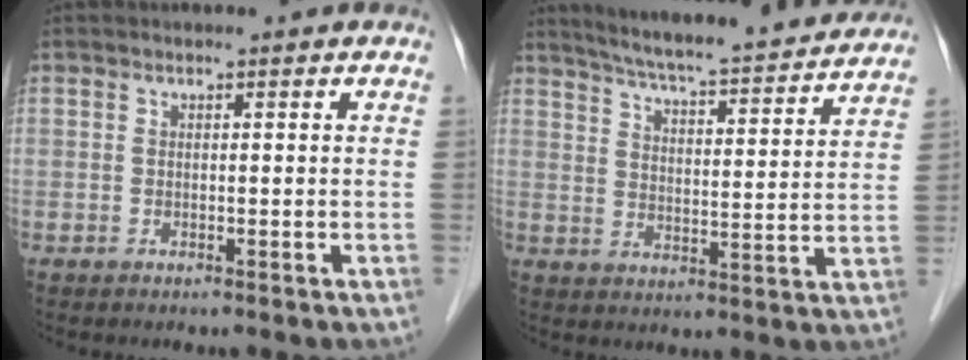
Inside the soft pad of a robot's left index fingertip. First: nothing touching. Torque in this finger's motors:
{"motor_torque": [0.27, 0.03, 0.18, 0.10]}